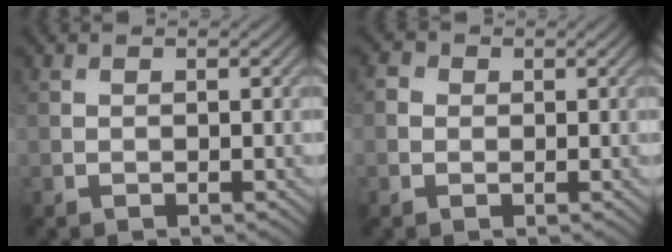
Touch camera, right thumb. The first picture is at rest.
{"total": 1.2, "force": [0.0, 1.1, 0.4], "torque": [-0.008, 0.000, -0.006]}